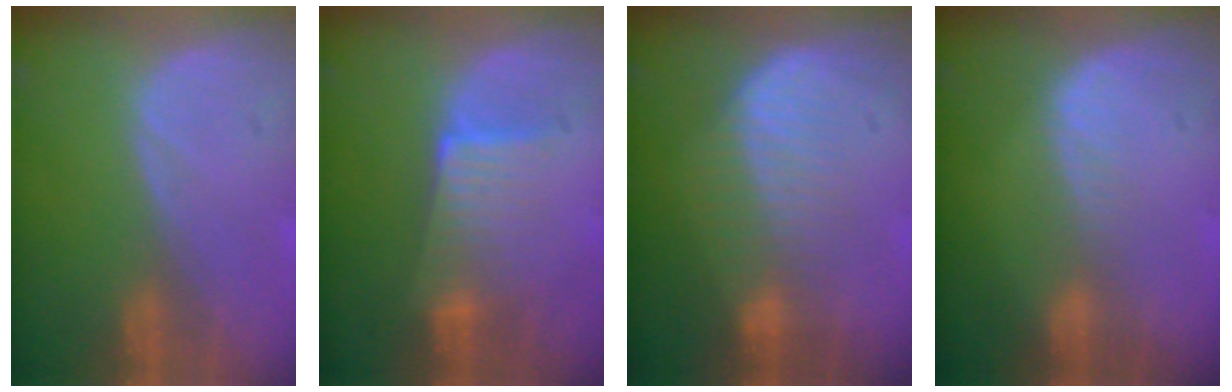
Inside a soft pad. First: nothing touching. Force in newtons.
{"total": 6.5, "press": 5.8, "slide": 2.9}
{"total": 7.1, "press": 6.5, "slide": 2.8}
{"total": 2.5, "press": 2.0, "slide": 1.6}